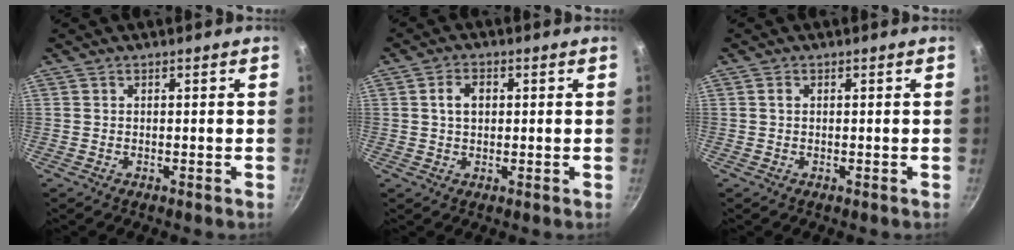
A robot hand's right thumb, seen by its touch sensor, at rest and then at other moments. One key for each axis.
{"total": 3.9, "fx": 0.7, "fy": 2.7, "fz": 2.7, "tx": -0.033, "ty": 0.006, "tz": 0.009}
{"total": 0.6, "fx": 0.1, "fy": 0.5, "fz": 0.4, "tx": -0.008, "ty": 0.003, "tz": 0.002}